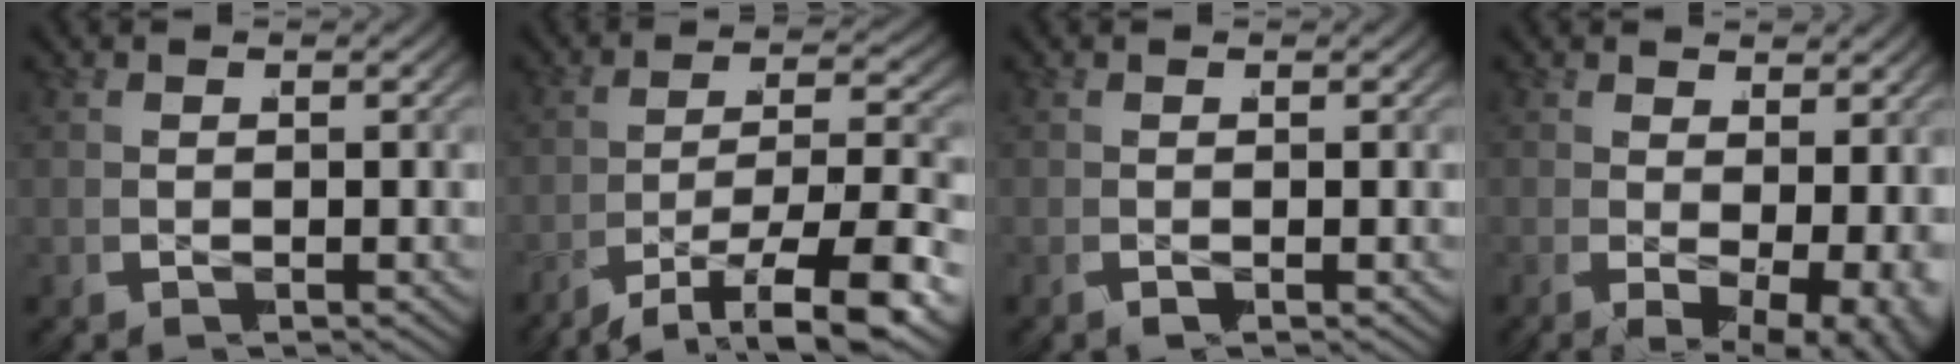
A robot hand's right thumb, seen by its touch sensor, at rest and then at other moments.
{"total": 8.3, "force": [-4.4, 3.2, 6.3], "torque": [-0.122, -0.030, -0.057]}
{"total": 0.0}
{"total": 8.2, "force": [-1.6, 5.4, 6.0], "torque": [-0.110, -0.033, -0.014]}